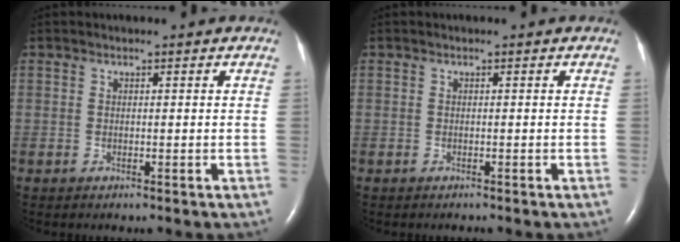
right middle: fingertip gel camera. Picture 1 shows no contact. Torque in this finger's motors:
{"motor_torque": [-0.20, 0.05, -0.03, -0.01]}